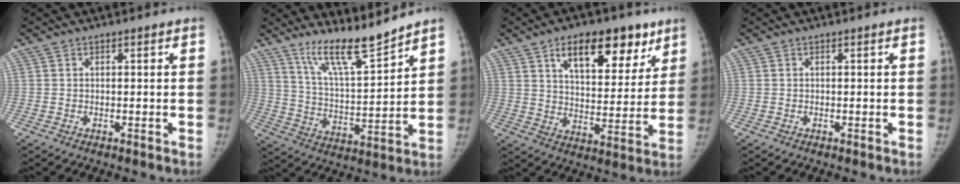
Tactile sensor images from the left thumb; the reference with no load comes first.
{"total": 11.8, "force": [9.9, 1.2, 6.3], "torque": [-0.101, -0.073, 0.184]}
{"total": 16.6, "force": [9.4, 8.5, 10.7], "torque": [-0.102, -0.036, 0.147]}
{"total": 0.0}